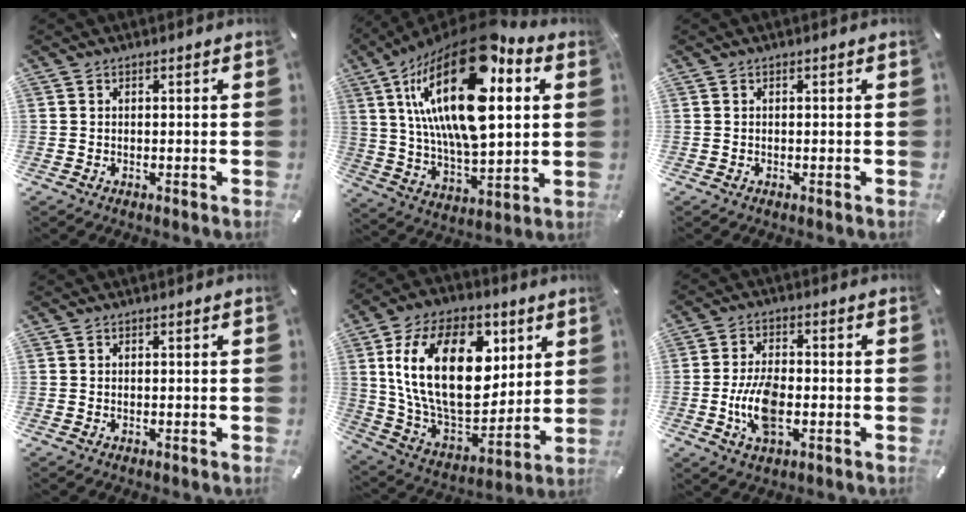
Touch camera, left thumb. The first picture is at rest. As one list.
[{"total": 29.2, "force": [11.2, 14.0, 23.0], "torque": [-0.433, -0.056, 0.186]}, {"total": 0.0}, {"total": 0.0}, {"total": 26.8, "force": [6.8, 16.5, 20.0], "torque": [-0.386, -0.025, 0.116]}, {"total": 9.3, "force": [-2.1, 4.8, 7.7], "torque": [-0.166, 0.001, -0.038]}]